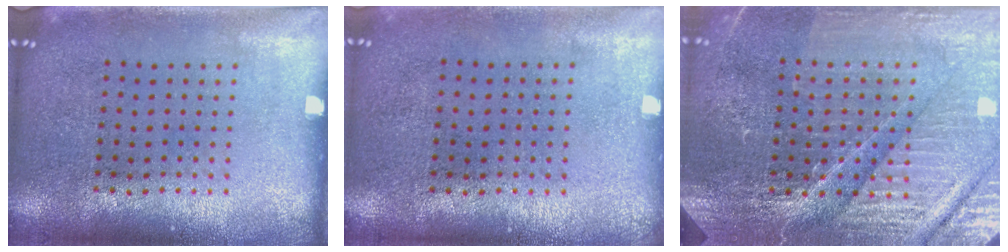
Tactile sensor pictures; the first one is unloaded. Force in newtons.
{"total": 0.0}
{"total": 4.9, "press": 4.6, "slide": 1.7}